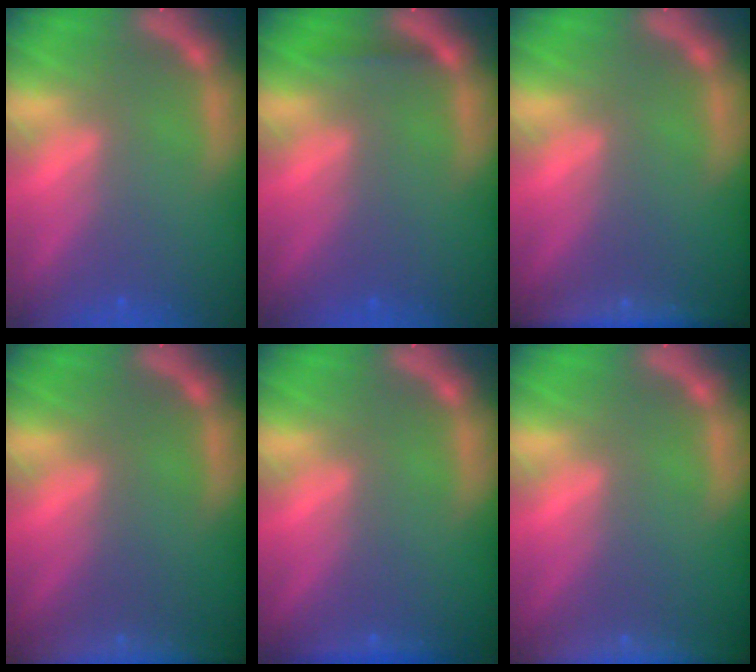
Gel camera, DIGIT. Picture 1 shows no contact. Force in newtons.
{"total": 0.9}
{"total": 4.5}
{"total": 6.9}
{"total": 1.4}
{"total": 7.5}